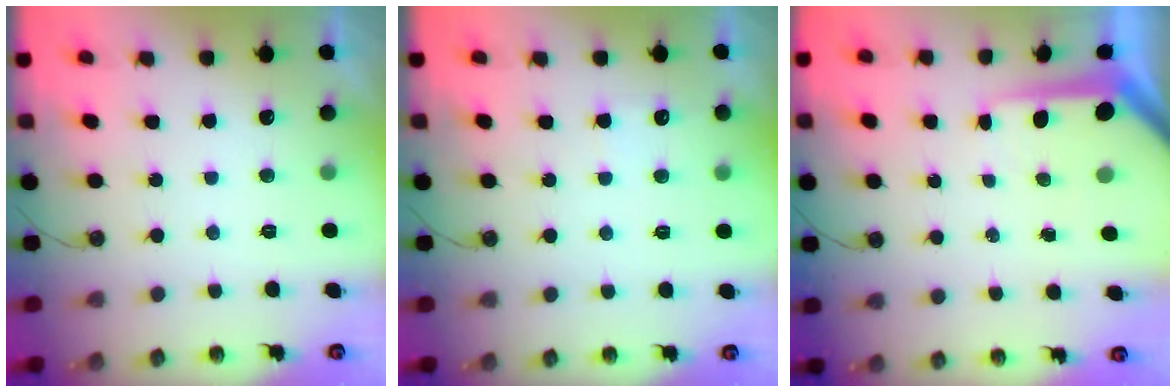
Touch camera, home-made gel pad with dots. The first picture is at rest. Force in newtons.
{"total": 3.2, "press": 3.2, "slide": 0.3}
{"total": 6.9, "press": 6.8, "slide": 0.9}